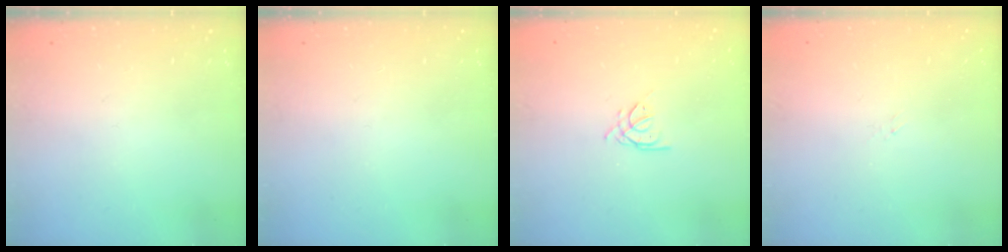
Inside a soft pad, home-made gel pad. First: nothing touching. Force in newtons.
{"total": 0.0}
{"total": 1.9, "press": 1.9, "slide": 0.4}
{"total": 1.5, "press": 1.4, "slide": 0.3}